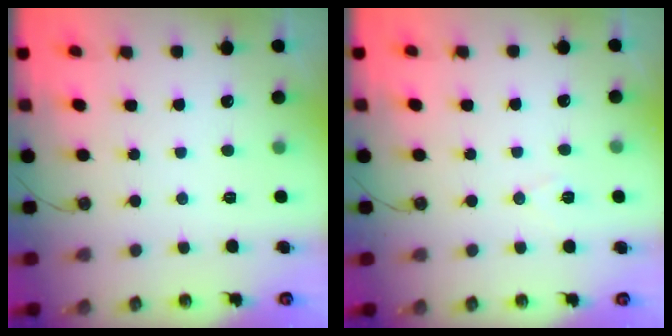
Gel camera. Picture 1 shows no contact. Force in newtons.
{"total": 6.1, "press": 4.0, "slide": 4.6}